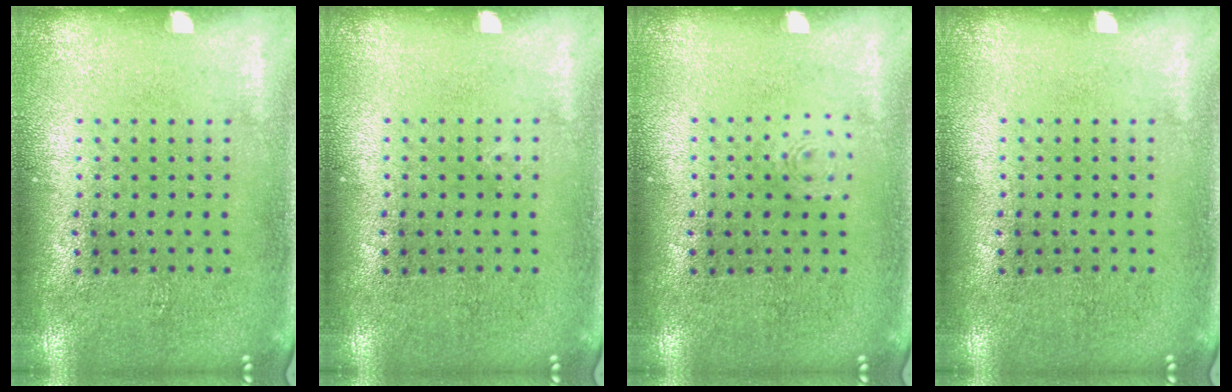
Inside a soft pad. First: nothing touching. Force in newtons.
{"total": 0.0}
{"total": 0.6, "press": 0.6, "slide": 0.1}
{"total": 0.0}